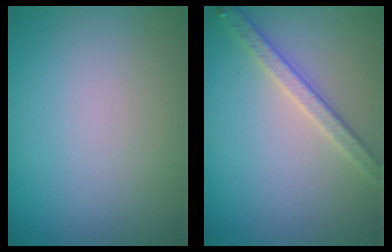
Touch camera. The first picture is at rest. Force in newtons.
{"total": 2.7, "press": 2.6, "slide": 0.9}